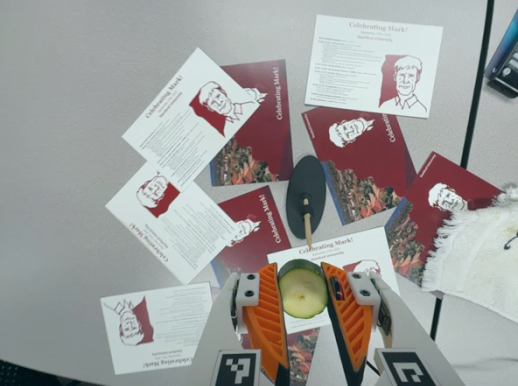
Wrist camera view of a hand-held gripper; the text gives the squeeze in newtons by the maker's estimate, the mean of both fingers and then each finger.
{"total": 11.5, "left": 11.2, "right": 11.7}